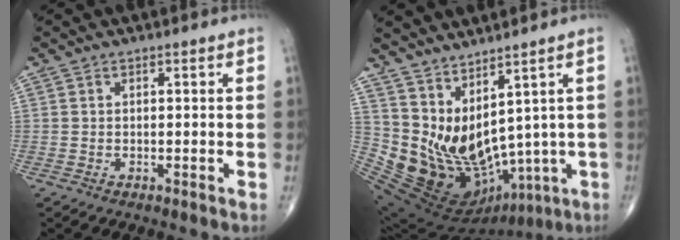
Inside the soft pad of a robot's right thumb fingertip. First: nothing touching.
{"total": 18.4, "force": [4.4, 10.5, 14.5], "torque": [-0.248, -0.050, 0.126]}